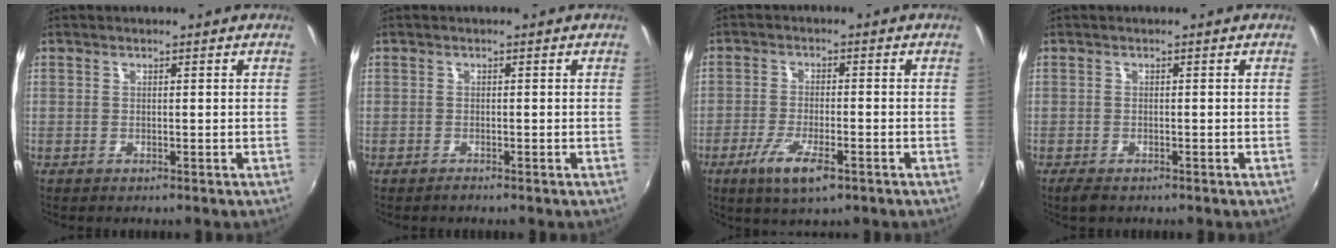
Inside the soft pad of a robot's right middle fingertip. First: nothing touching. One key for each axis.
{"total": 0.6, "fx": -0.6, "fy": 0.1, "fz": 0.0, "tx": 0.000, "ty": 0.000, "tz": -0.013}
{"total": 7.5, "fx": -4.2, "fy": 1.9, "fz": 5.9, "tx": -0.130, "ty": -0.017, "tz": -0.074}
{"total": 2.2, "fx": -1.6, "fy": 0.9, "fz": 1.1, "tx": -0.023, "ty": -0.005, "tz": -0.028}